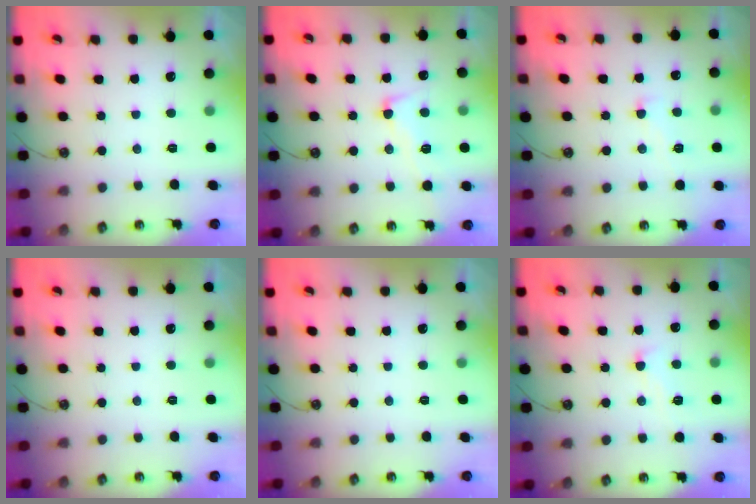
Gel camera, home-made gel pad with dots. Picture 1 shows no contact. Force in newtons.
{"total": 4.8, "press": 4.7, "slide": 1.3}
{"total": 1.9, "press": 1.9, "slide": 0.4}
{"total": 0.0}
{"total": 0.0}
{"total": 1.1, "press": 0.7, "slide": 0.9}